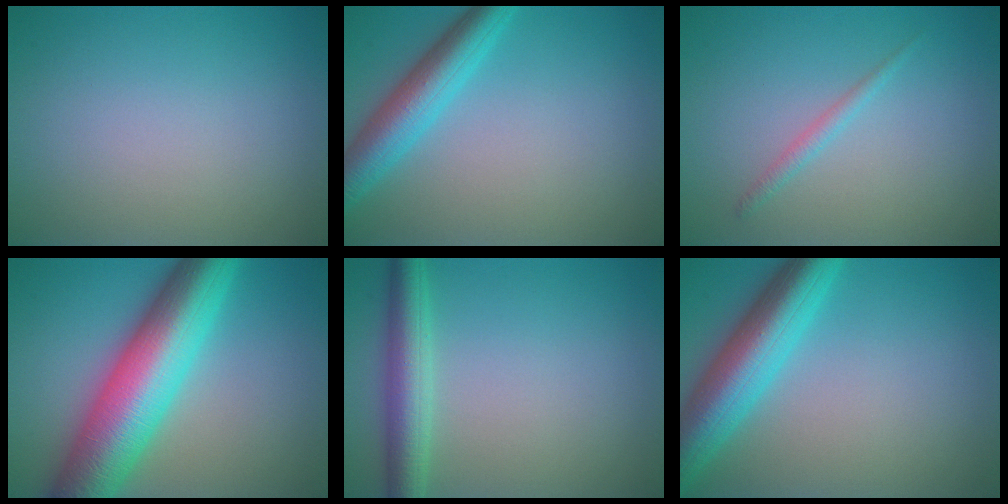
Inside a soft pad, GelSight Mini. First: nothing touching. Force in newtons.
{"total": 4.9, "press": 4.9, "slide": 0.2}
{"total": 1.1, "press": 1.1, "slide": 0.1}
{"total": 12.1, "press": 12.1, "slide": 0.2}
{"total": 4.1, "press": 4.1, "slide": 0.1}
{"total": 7.7, "press": 7.7, "slide": 0.3}